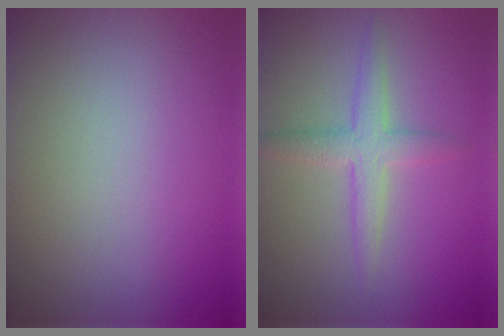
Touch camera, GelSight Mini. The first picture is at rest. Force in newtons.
{"total": 3.0, "press": 3.0, "slide": 0.1}